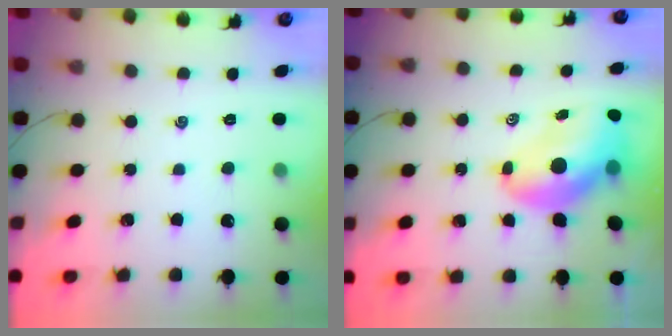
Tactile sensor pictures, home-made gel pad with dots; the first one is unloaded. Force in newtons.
{"total": 9.4, "press": 8.9, "slide": 3.0}